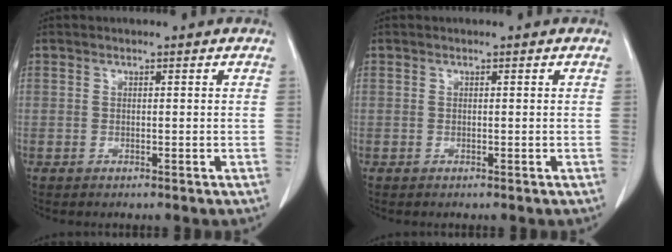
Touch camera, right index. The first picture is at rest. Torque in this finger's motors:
{"motor_torque": [-0.03, 0.01, 0.00, 0.00]}